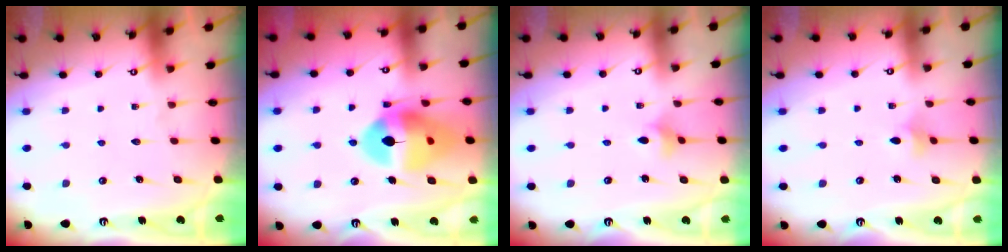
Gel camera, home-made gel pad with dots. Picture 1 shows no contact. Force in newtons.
{"total": 16.5, "press": 16.4, "slide": 1.9}
{"total": 3.4, "press": 3.4, "slide": 0.7}
{"total": 2.9, "press": 2.8, "slide": 0.6}